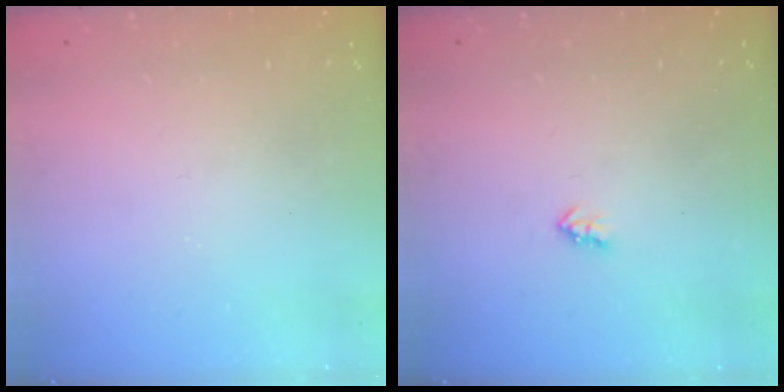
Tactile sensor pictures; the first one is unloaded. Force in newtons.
{"total": 2.0, "press": 2.0, "slide": 0.3}